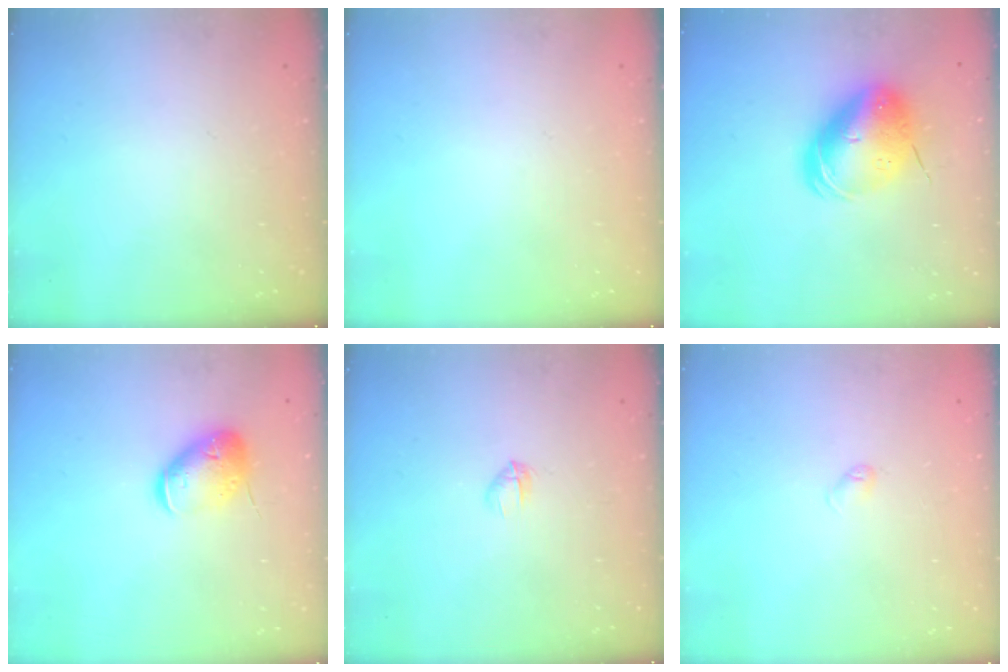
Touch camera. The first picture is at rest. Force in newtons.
{"total": 0.0}
{"total": 15.0, "press": 14.7, "slide": 3.0}
{"total": 12.9, "press": 12.8, "slide": 1.7}
{"total": 2.8, "press": 2.7, "slide": 0.7}
{"total": 2.9, "press": 2.8, "slide": 0.5}